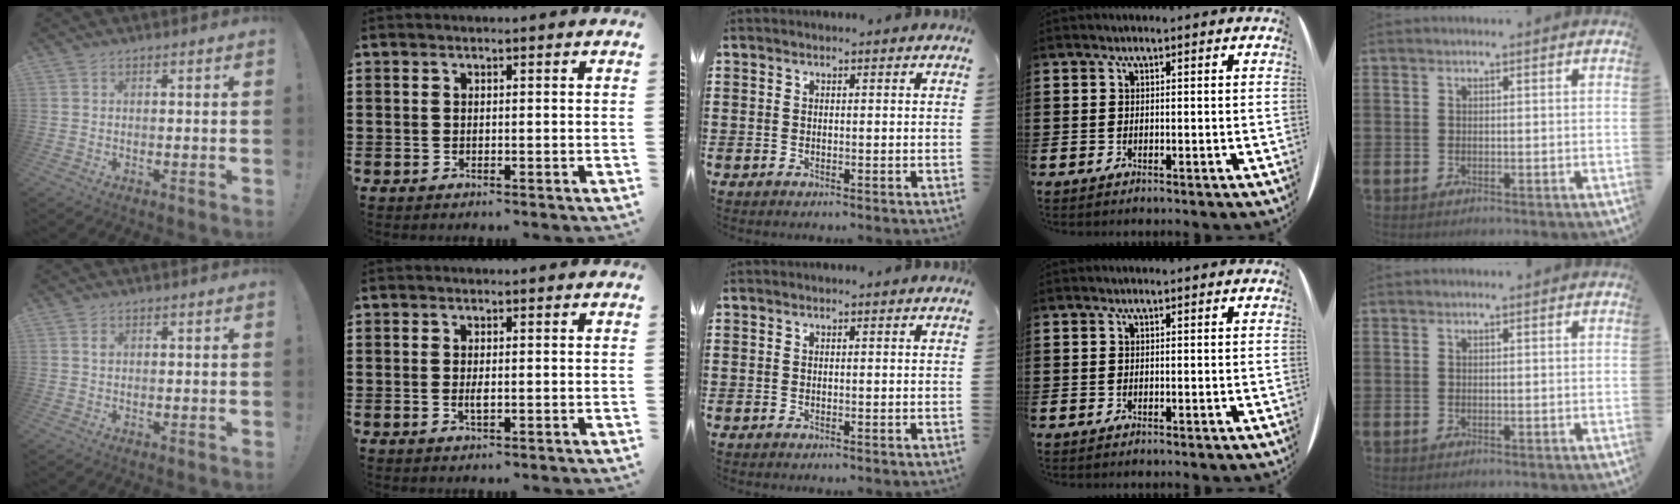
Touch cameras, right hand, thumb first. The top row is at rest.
{"thumb": {"total": 1.0, "force": [0.3, 0.8, 0.5], "torque": [-0.011, 0.002, 0.007]}, "index": {"total": 1.4, "force": [-0.2, 0.4, 1.3], "torque": [-0.032, -0.005, -0.006]}}